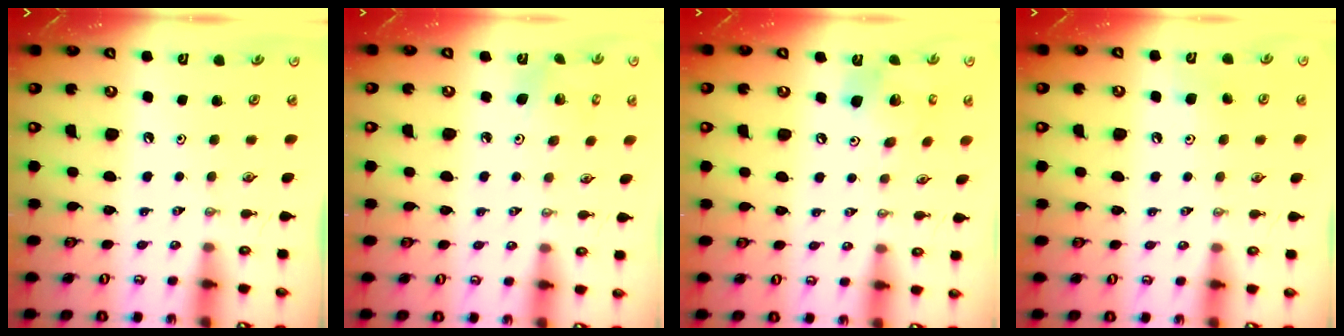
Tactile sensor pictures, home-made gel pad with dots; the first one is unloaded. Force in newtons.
{"total": 4.0, "press": 4.0, "slide": 0.2}
{"total": 15.3, "press": 15.1, "slide": 2.1}
{"total": 6.8, "press": 6.6, "slide": 1.5}